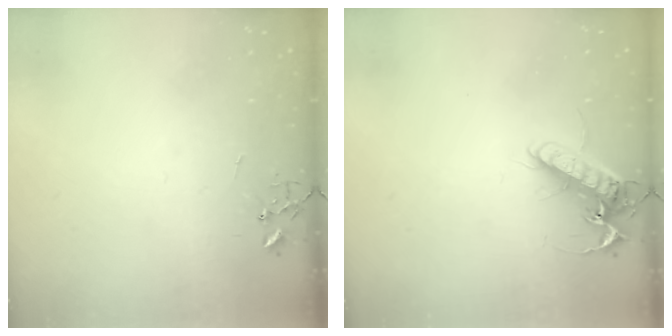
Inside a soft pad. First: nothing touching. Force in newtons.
{"total": 13.7, "press": 13.5, "slide": 2.3}